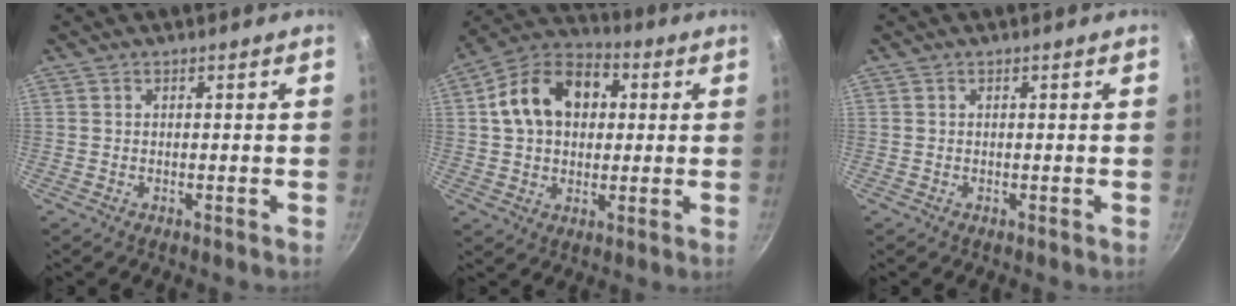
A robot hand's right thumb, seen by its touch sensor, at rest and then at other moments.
{"total": 15.3, "force": [2.8, 11.2, 10.0], "torque": [-0.143, 0.026, 0.030]}
{"total": 0.0}